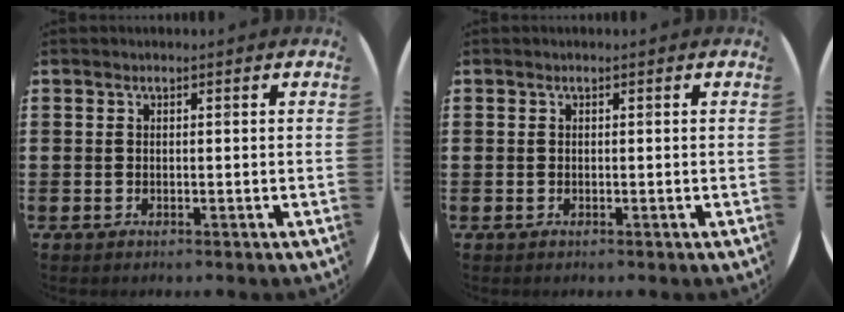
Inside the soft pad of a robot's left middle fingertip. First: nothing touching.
{"total": 0.0}